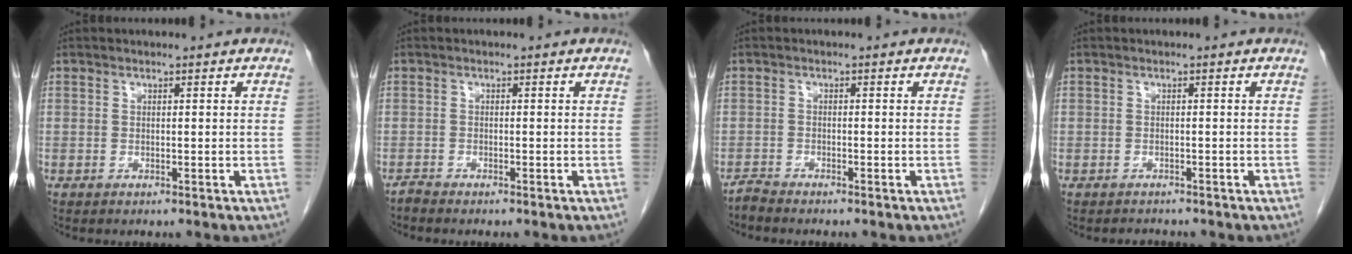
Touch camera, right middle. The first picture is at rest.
{"total": 0.9, "force": [-0.9, -0.1, 0.0], "torque": [-0.006, -0.004, -0.018]}
{"total": 1.5, "force": [-1.4, -0.2, 0.1], "torque": [-0.005, -0.005, -0.029]}
{"total": 1.4, "force": [-1.2, 0.5, -0.2], "torque": [-0.007, -0.005, -0.019]}